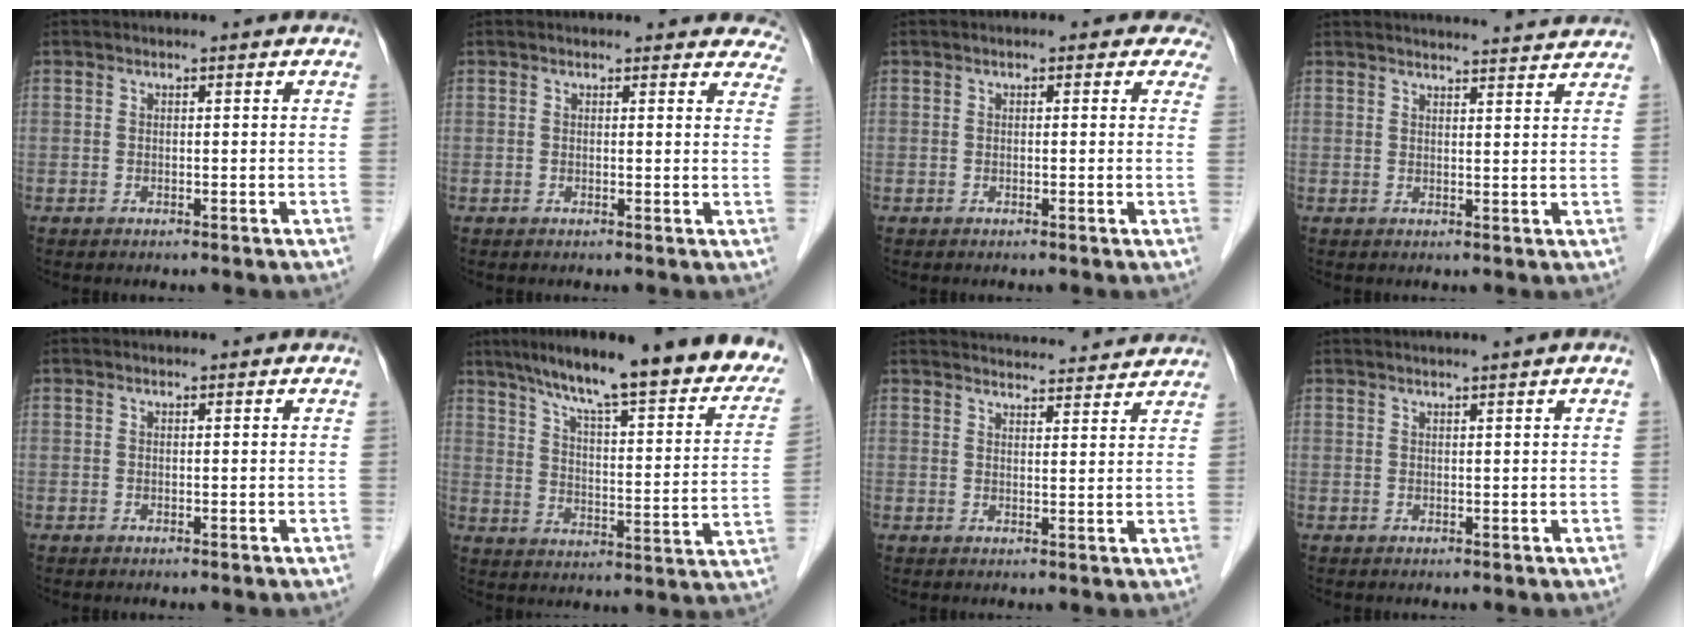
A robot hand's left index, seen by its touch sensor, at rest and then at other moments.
{"total": 9.3, "force": [8.6, 3.1, 1.5], "torque": [0.026, -0.006, 0.065]}
{"total": 2.7, "force": [1.8, 1.6, 1.1], "torque": [0.012, 0.002, 0.004]}
{"total": 12.1, "force": [11.9, 0.2, 2.6], "torque": [-0.025, 0.008, 0.132]}
{"total": 0.0}
{"total": 26.4, "force": [21.3, 4.1, 15.2], "torque": [-0.217, -0.025, 0.277]}
{"total": 14.0, "force": [13.6, 1.5, 2.8], "torque": [-0.029, 0.024, 0.170]}
{"total": 3.0, "force": [2.4, -0.7, 1.6], "torque": [-0.019, 0.017, 0.038]}